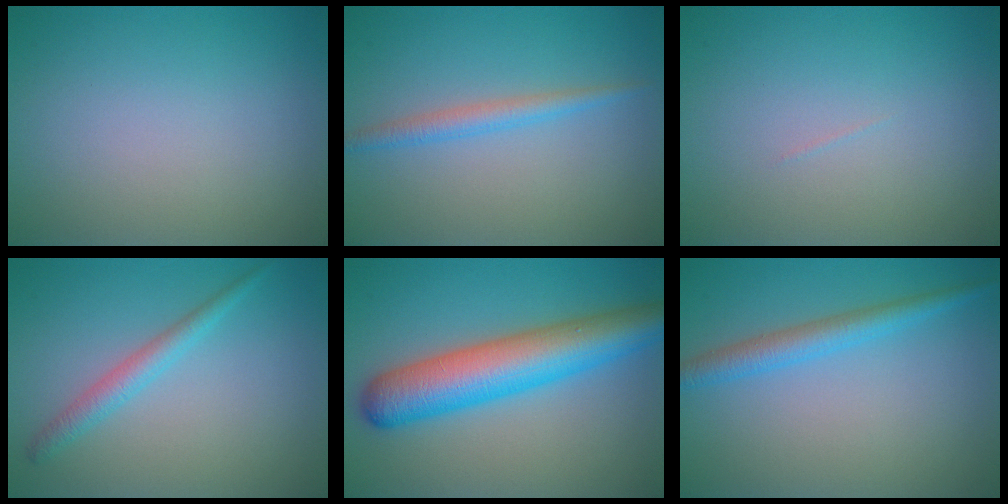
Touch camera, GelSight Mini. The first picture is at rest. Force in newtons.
{"total": 1.9, "press": 1.9, "slide": 0.1}
{"total": 0.0}
{"total": 2.2, "press": 2.2, "slide": 0.1}
{"total": 8.6, "press": 8.6, "slide": 0.2}
{"total": 2.8, "press": 2.8, "slide": 0.2}